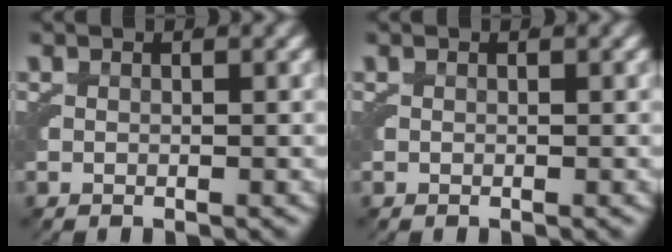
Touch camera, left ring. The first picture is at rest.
{"total": 0.0}